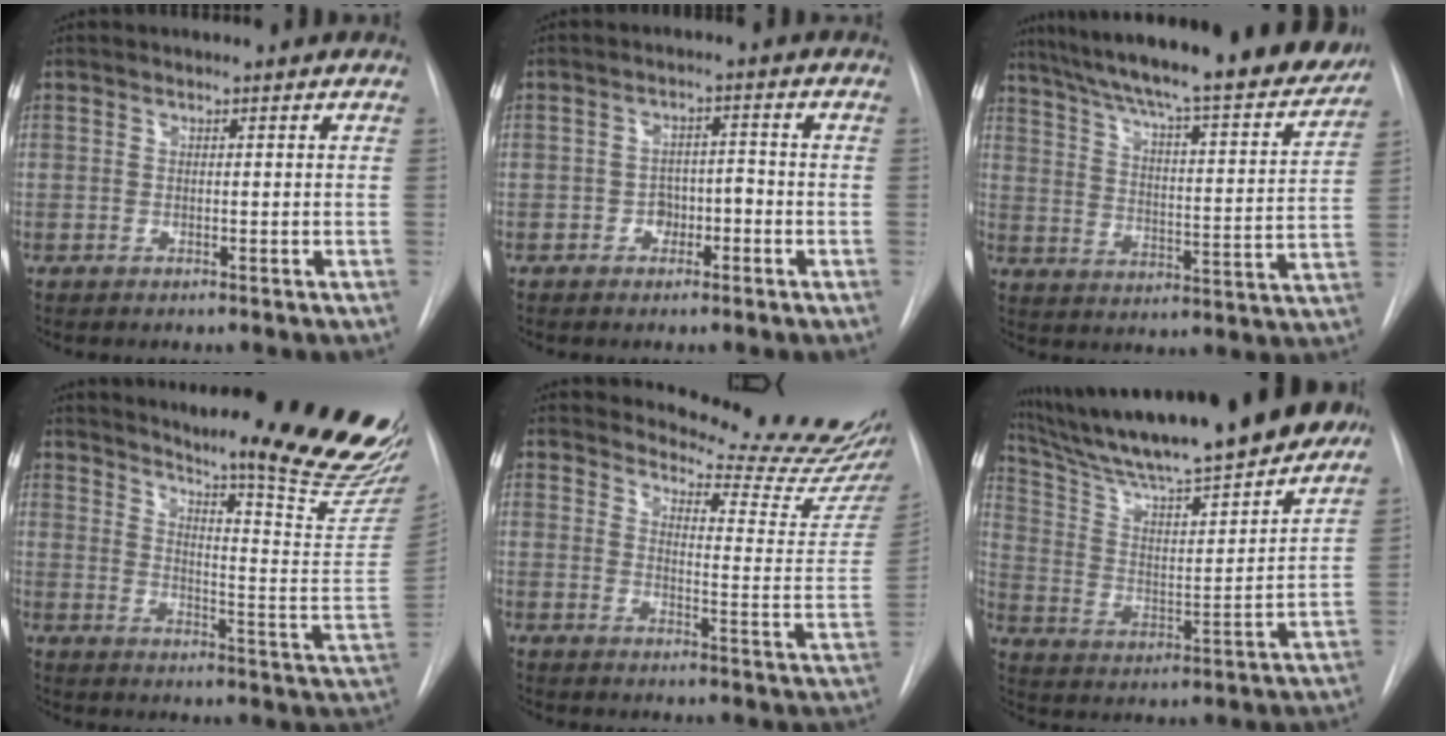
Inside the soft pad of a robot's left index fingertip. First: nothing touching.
{"total": 3.1, "force": [-1.9, 2.0, 1.5], "torque": [-0.016, 0.006, -0.030]}
{"total": 26.8, "force": [23.4, 3.3, 12.6], "torque": [-0.204, -0.047, 0.309]}
{"total": 24.9, "force": [21.5, -0.1, 12.6], "torque": [-0.191, -0.132, 0.267]}
{"total": 15.3, "force": [15.0, -1.2, 2.9], "torque": [-0.044, -0.137, 0.173]}
{"total": 24.7, "force": [21.0, 2.2, 12.9], "torque": [-0.221, -0.018, 0.320]}